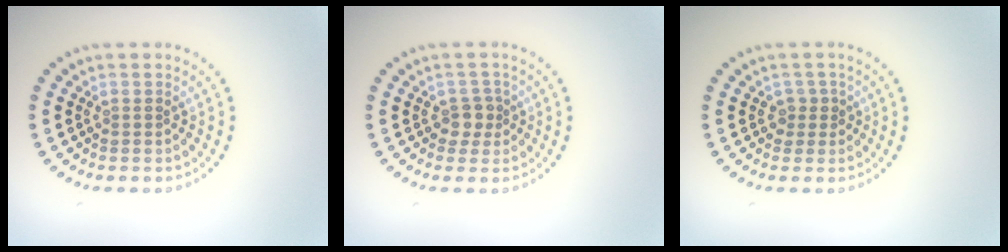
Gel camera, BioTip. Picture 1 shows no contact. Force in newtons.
{"total": 1.8, "press": 1.4, "slide": 1.0}
{"total": 1.4, "press": 1.0, "slide": 1.0}